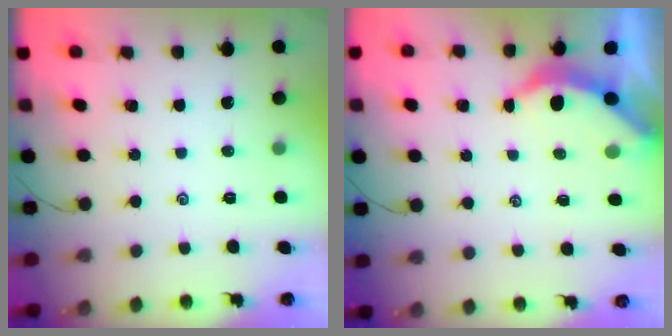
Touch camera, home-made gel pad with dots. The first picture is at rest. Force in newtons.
{"total": 3.9, "press": 3.9, "slide": 0.5}